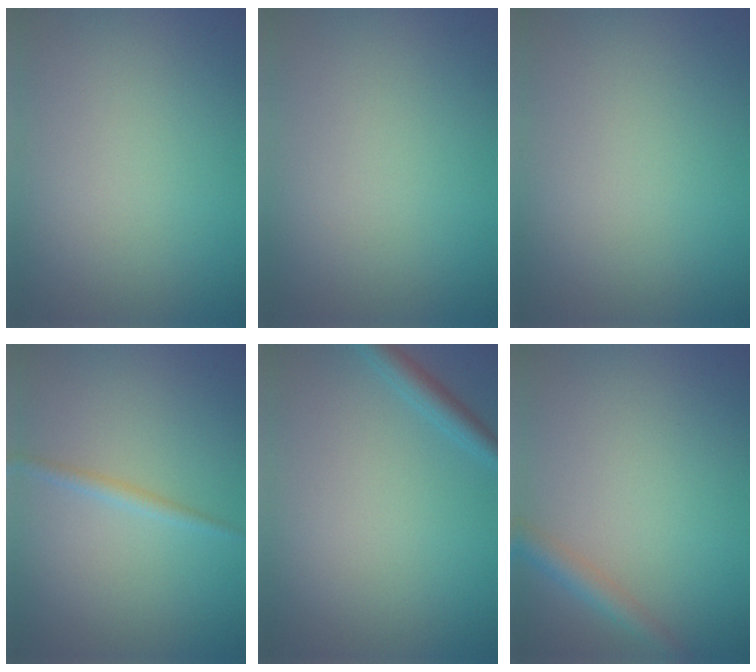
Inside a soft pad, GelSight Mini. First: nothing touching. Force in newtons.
{"total": 0.0}
{"total": 0.0}
{"total": 1.2, "press": 1.2, "slide": 0.1}
{"total": 1.8, "press": 1.7, "slide": 0.1}
{"total": 2.1, "press": 2.1, "slide": 0.1}